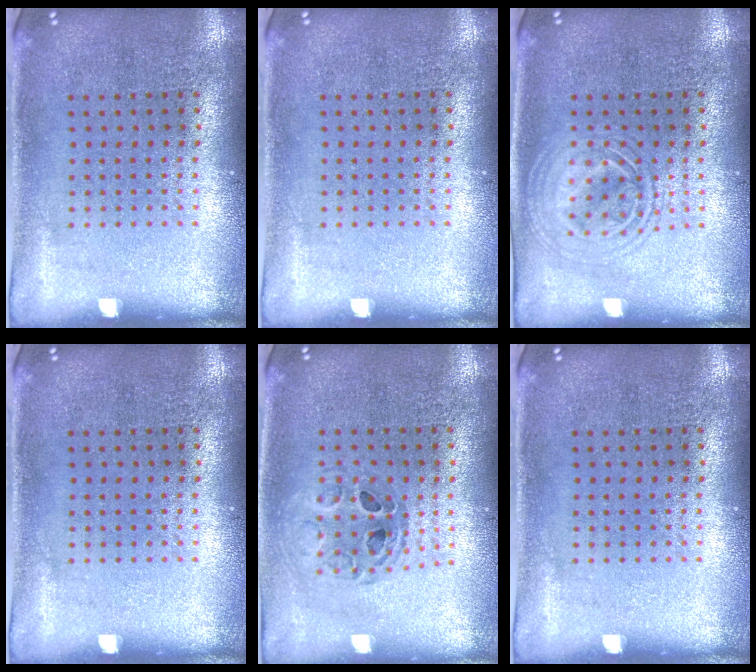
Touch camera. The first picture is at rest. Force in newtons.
{"total": 0.0}
{"total": 2.8, "press": 2.7, "slide": 0.4}
{"total": 0.0}
{"total": 0.8, "press": 0.8, "slide": 0.1}
{"total": 0.0}